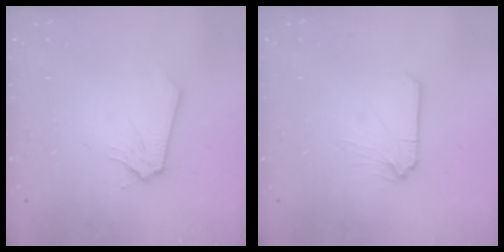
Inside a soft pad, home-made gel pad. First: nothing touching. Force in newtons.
{"total": 0.0}